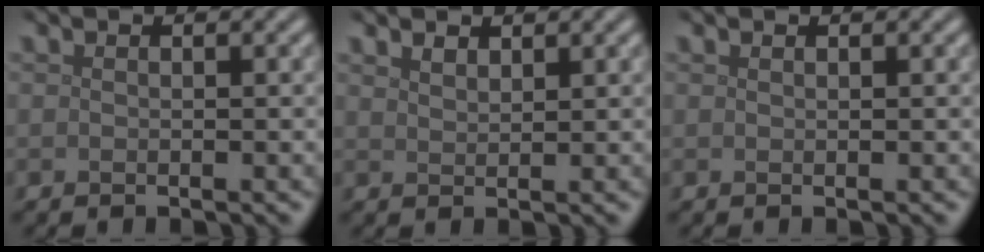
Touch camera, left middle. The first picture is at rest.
{"total": 1.2, "force": [1.1, 0.3, 0.4], "torque": [-0.010, 0.000, 0.023]}
{"total": 0.0}